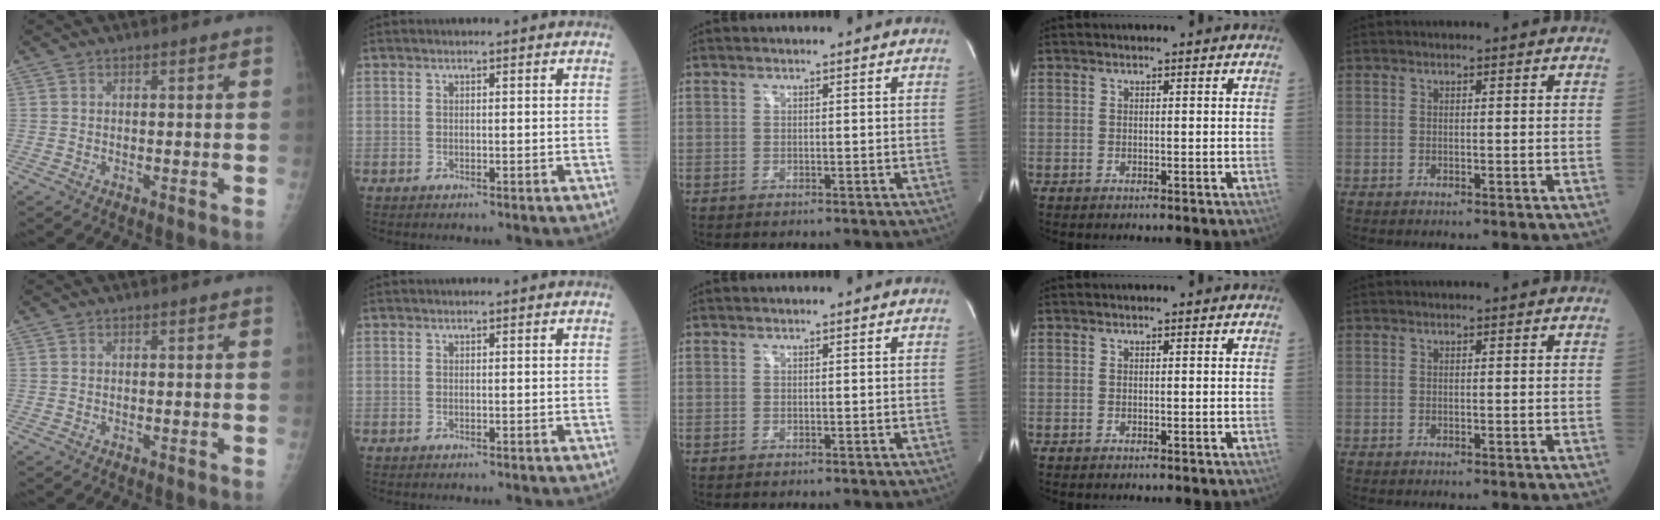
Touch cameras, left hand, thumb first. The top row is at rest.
{}